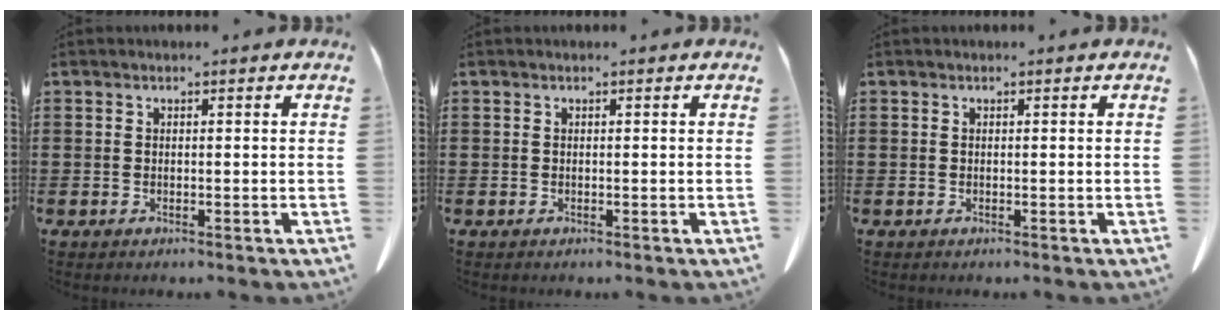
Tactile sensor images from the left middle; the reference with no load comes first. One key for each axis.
{"total": 0.0}
{"total": 0.0}